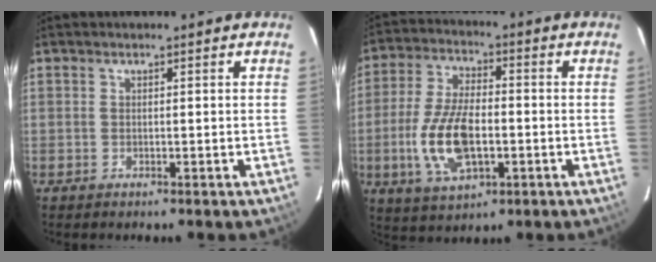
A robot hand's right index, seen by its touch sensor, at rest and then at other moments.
{"total": 13.6, "force": [-3.0, 6.4, 11.6], "torque": [-0.244, -0.003, -0.052]}